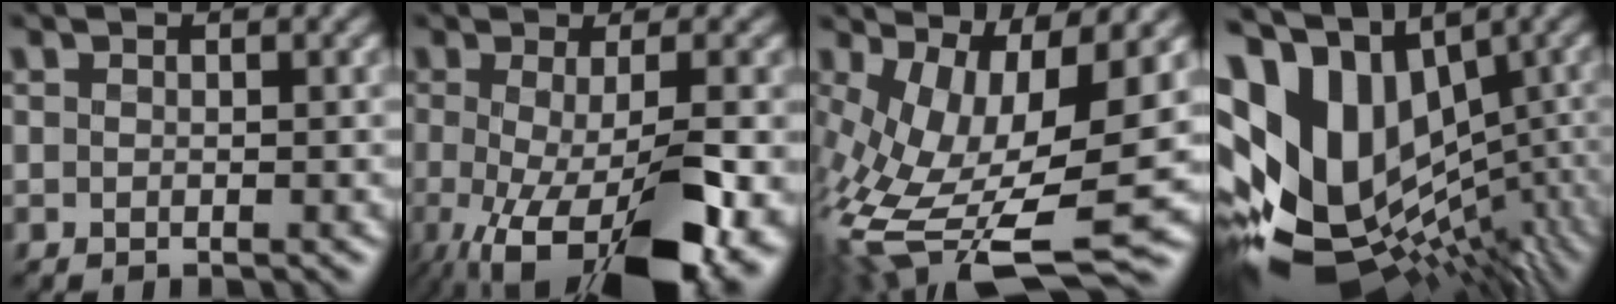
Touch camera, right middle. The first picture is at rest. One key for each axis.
{"total": 11.0, "fx": -4.1, "fy": 3.2, "fz": 9.8, "tx": -0.165, "ty": -0.014, "tz": -0.049}
{"total": 14.2, "fx": -2.9, "fy": 5.0, "fz": 12.9, "tx": -0.266, "ty": -0.019, "tz": -0.027}
{"total": 14.3, "fx": 0.7, "fy": 9.6, "fz": 10.6, "tx": -0.227, "ty": -0.001, "tz": 0.046}